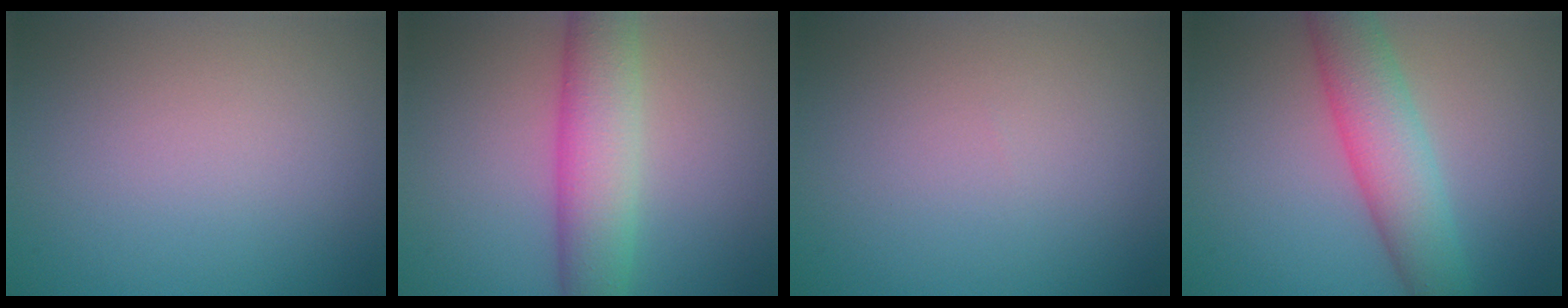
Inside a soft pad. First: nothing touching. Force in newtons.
{"total": 6.2, "press": 6.2, "slide": 0.1}
{"total": 0.0}
{"total": 6.0, "press": 6.0, "slide": 0.2}